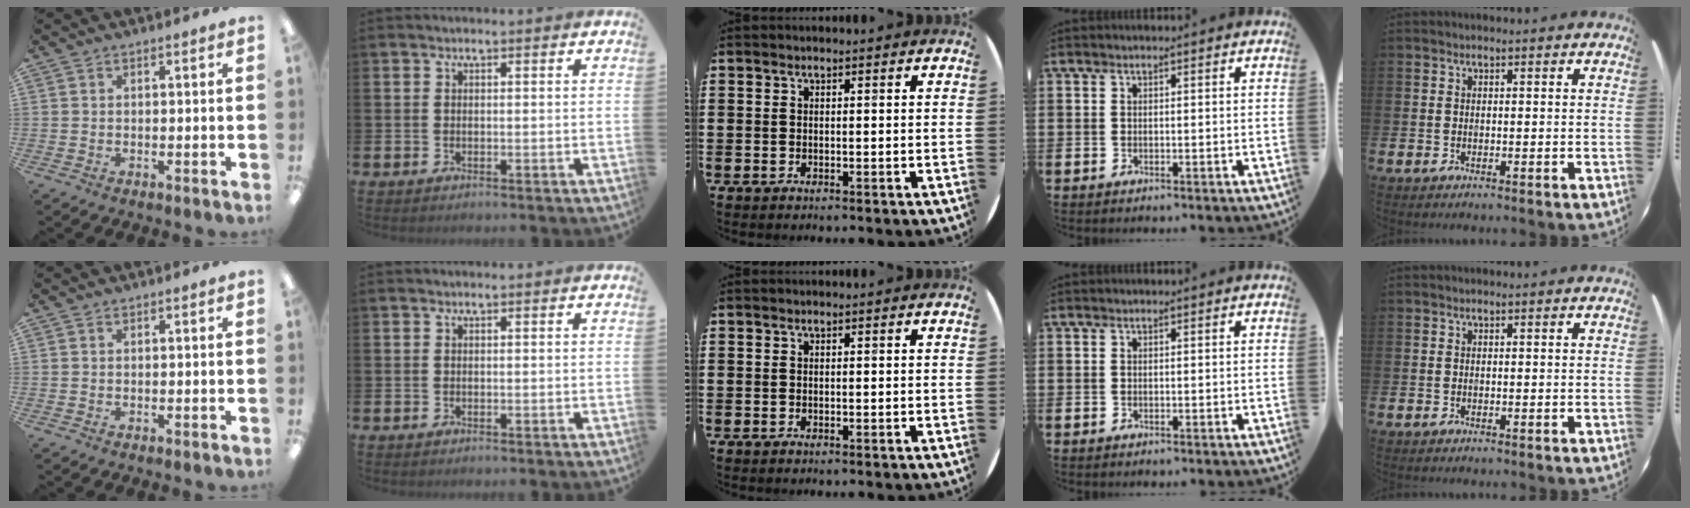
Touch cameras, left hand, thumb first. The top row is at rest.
{}